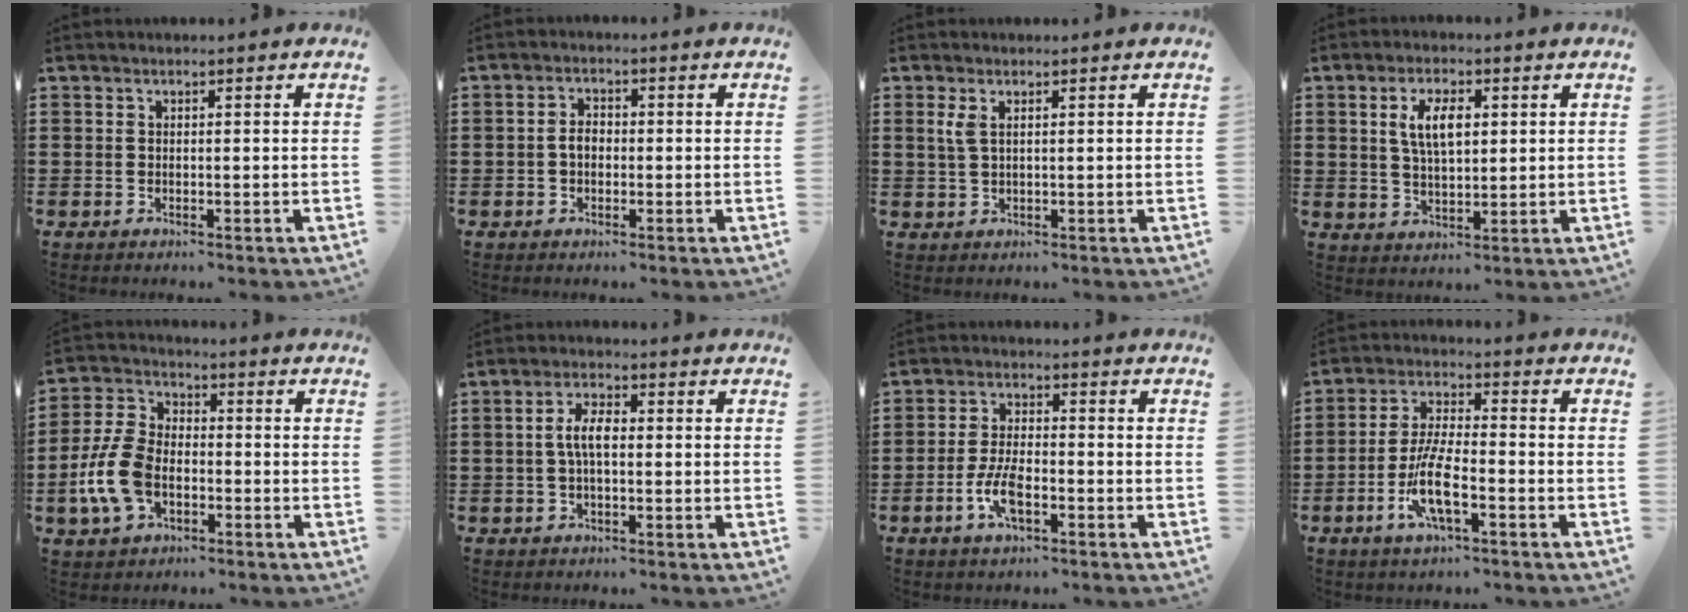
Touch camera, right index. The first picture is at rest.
{"total": 2.5, "force": [-0.4, 1.6, 1.9], "torque": [-0.036, 0.005, -0.009]}
{"total": 2.2, "force": [0.8, 0.7, 2.0], "torque": [-0.041, 0.005, 0.013]}
{"total": 5.8, "force": [1.5, 2.7, 4.9], "torque": [-0.103, 0.011, 0.025]}
{"total": 8.8, "force": [-2.8, 5.3, 6.5], "torque": [-0.169, -0.002, -0.058]}
{"total": 4.5, "force": [0.0, 1.9, 4.1], "torque": [-0.090, 0.001, -0.007]}
{"total": 6.0, "force": [-2.4, 2.6, 4.9], "torque": [-0.113, -0.001, -0.052]}
{"total": 8.5, "force": [-3.4, 2.3, 7.4], "torque": [-0.166, -0.010, -0.069]}